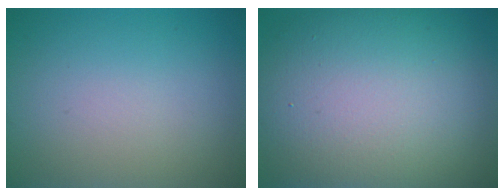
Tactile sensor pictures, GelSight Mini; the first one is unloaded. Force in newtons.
{"total": 15.1, "press": 15.1, "slide": 1.2}